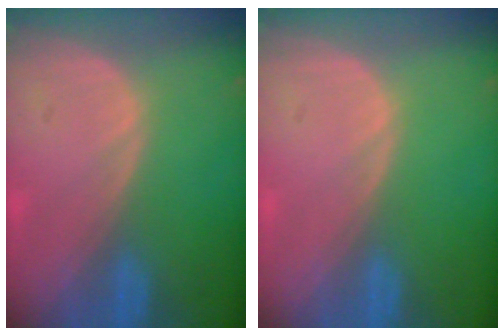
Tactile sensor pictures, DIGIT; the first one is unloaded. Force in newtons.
{"total": 0.0}